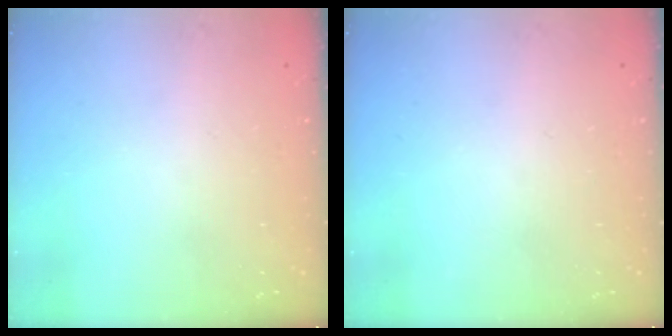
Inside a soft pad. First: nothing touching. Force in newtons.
{"total": 0.0}